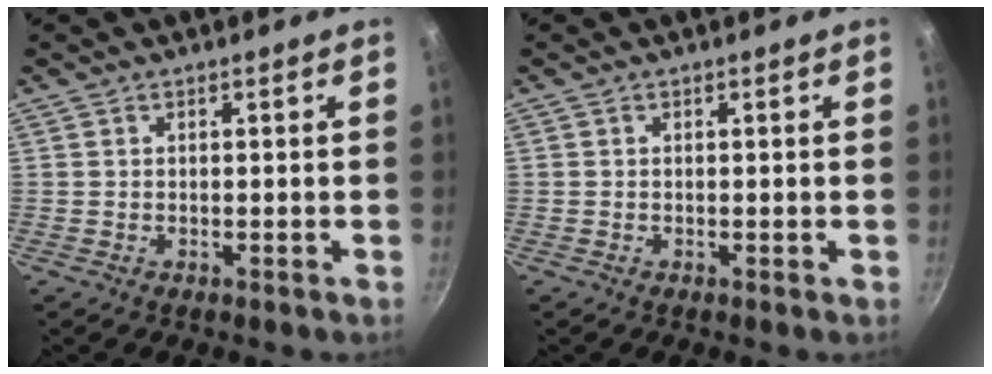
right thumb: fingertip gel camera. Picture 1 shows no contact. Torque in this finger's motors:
{"motor_torque": [0.21, 0.02, 0.23, -0.08, 0.10]}